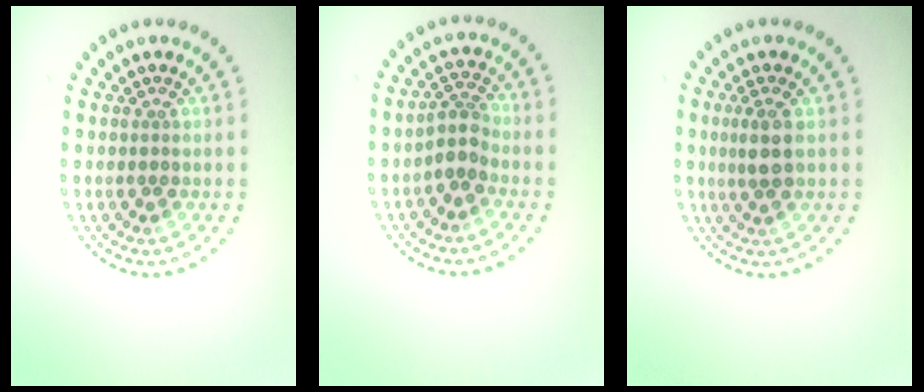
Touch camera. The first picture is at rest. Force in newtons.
{"total": 2.1, "press": 1.7, "slide": 1.2}
{"total": 2.2, "press": 2.0, "slide": 0.9}